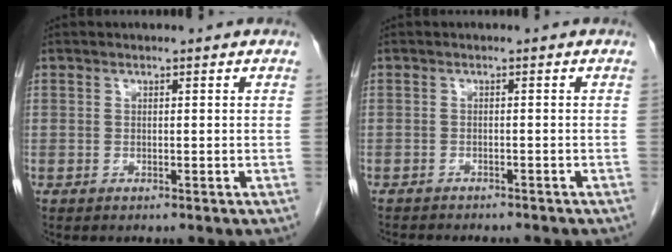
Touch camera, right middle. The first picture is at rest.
{"total": 7.4, "force": [-6.7, 1.8, 2.7], "torque": [-0.035, -0.001, -0.087]}